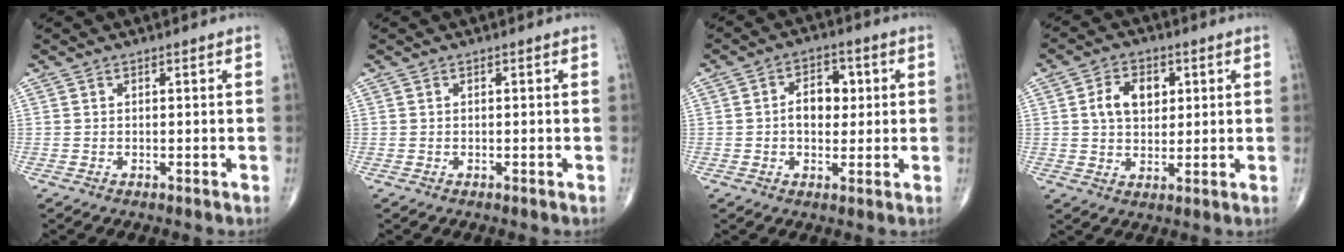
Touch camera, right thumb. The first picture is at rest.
{"total": 0.0}
{"total": 6.9, "force": [0.6, 4.7, 5.0], "torque": [-0.051, 0.010, 0.004]}
{"total": 7.8, "force": [2.0, 5.4, 5.3], "torque": [-0.066, -0.002, 0.032]}